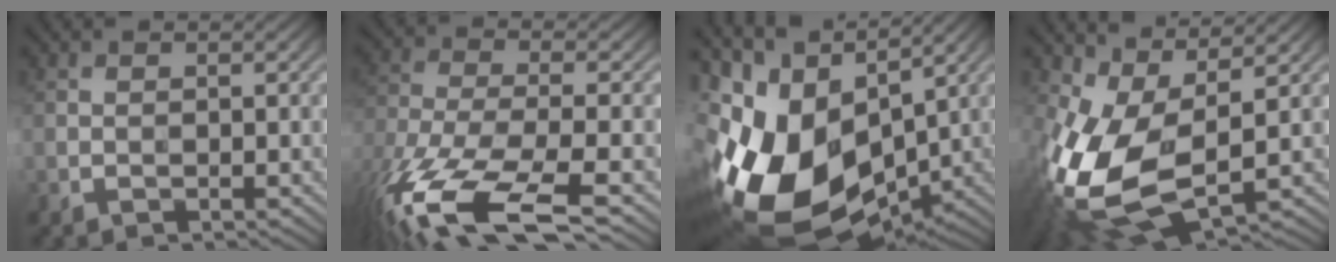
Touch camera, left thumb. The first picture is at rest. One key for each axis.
{"total": 14.4, "fx": -9.2, "fy": 4.8, "fz": 10.0, "tx": -0.249, "ty": -0.031, "tz": -0.160}
{"total": 18.8, "fx": -2.8, "fy": 11.1, "fz": 14.9, "tx": -0.312, "ty": -0.032, "tz": -0.027}
{"total": 15.1, "fx": -0.7, "fy": 8.5, "fz": 12.4, "tx": -0.296, "ty": -0.033, "tz": 0.001}